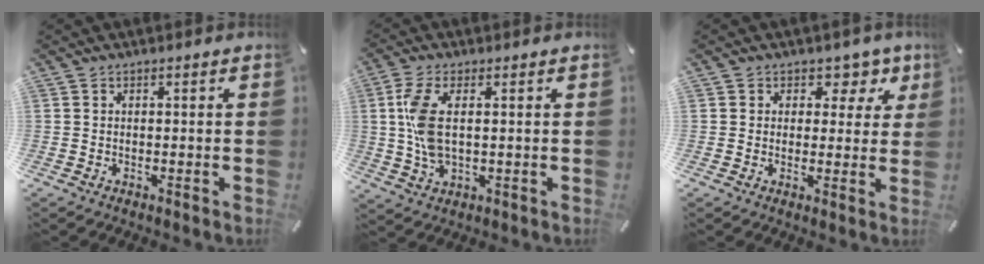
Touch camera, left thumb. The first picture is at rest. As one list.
[{"total": 8.4, "force": [0.9, 3.9, 7.4], "torque": [-0.172, -0.002, 0.010]}, {"total": 6.4, "force": [3.1, 5.0, 2.4], "torque": [-0.012, -0.023, 0.047]}]